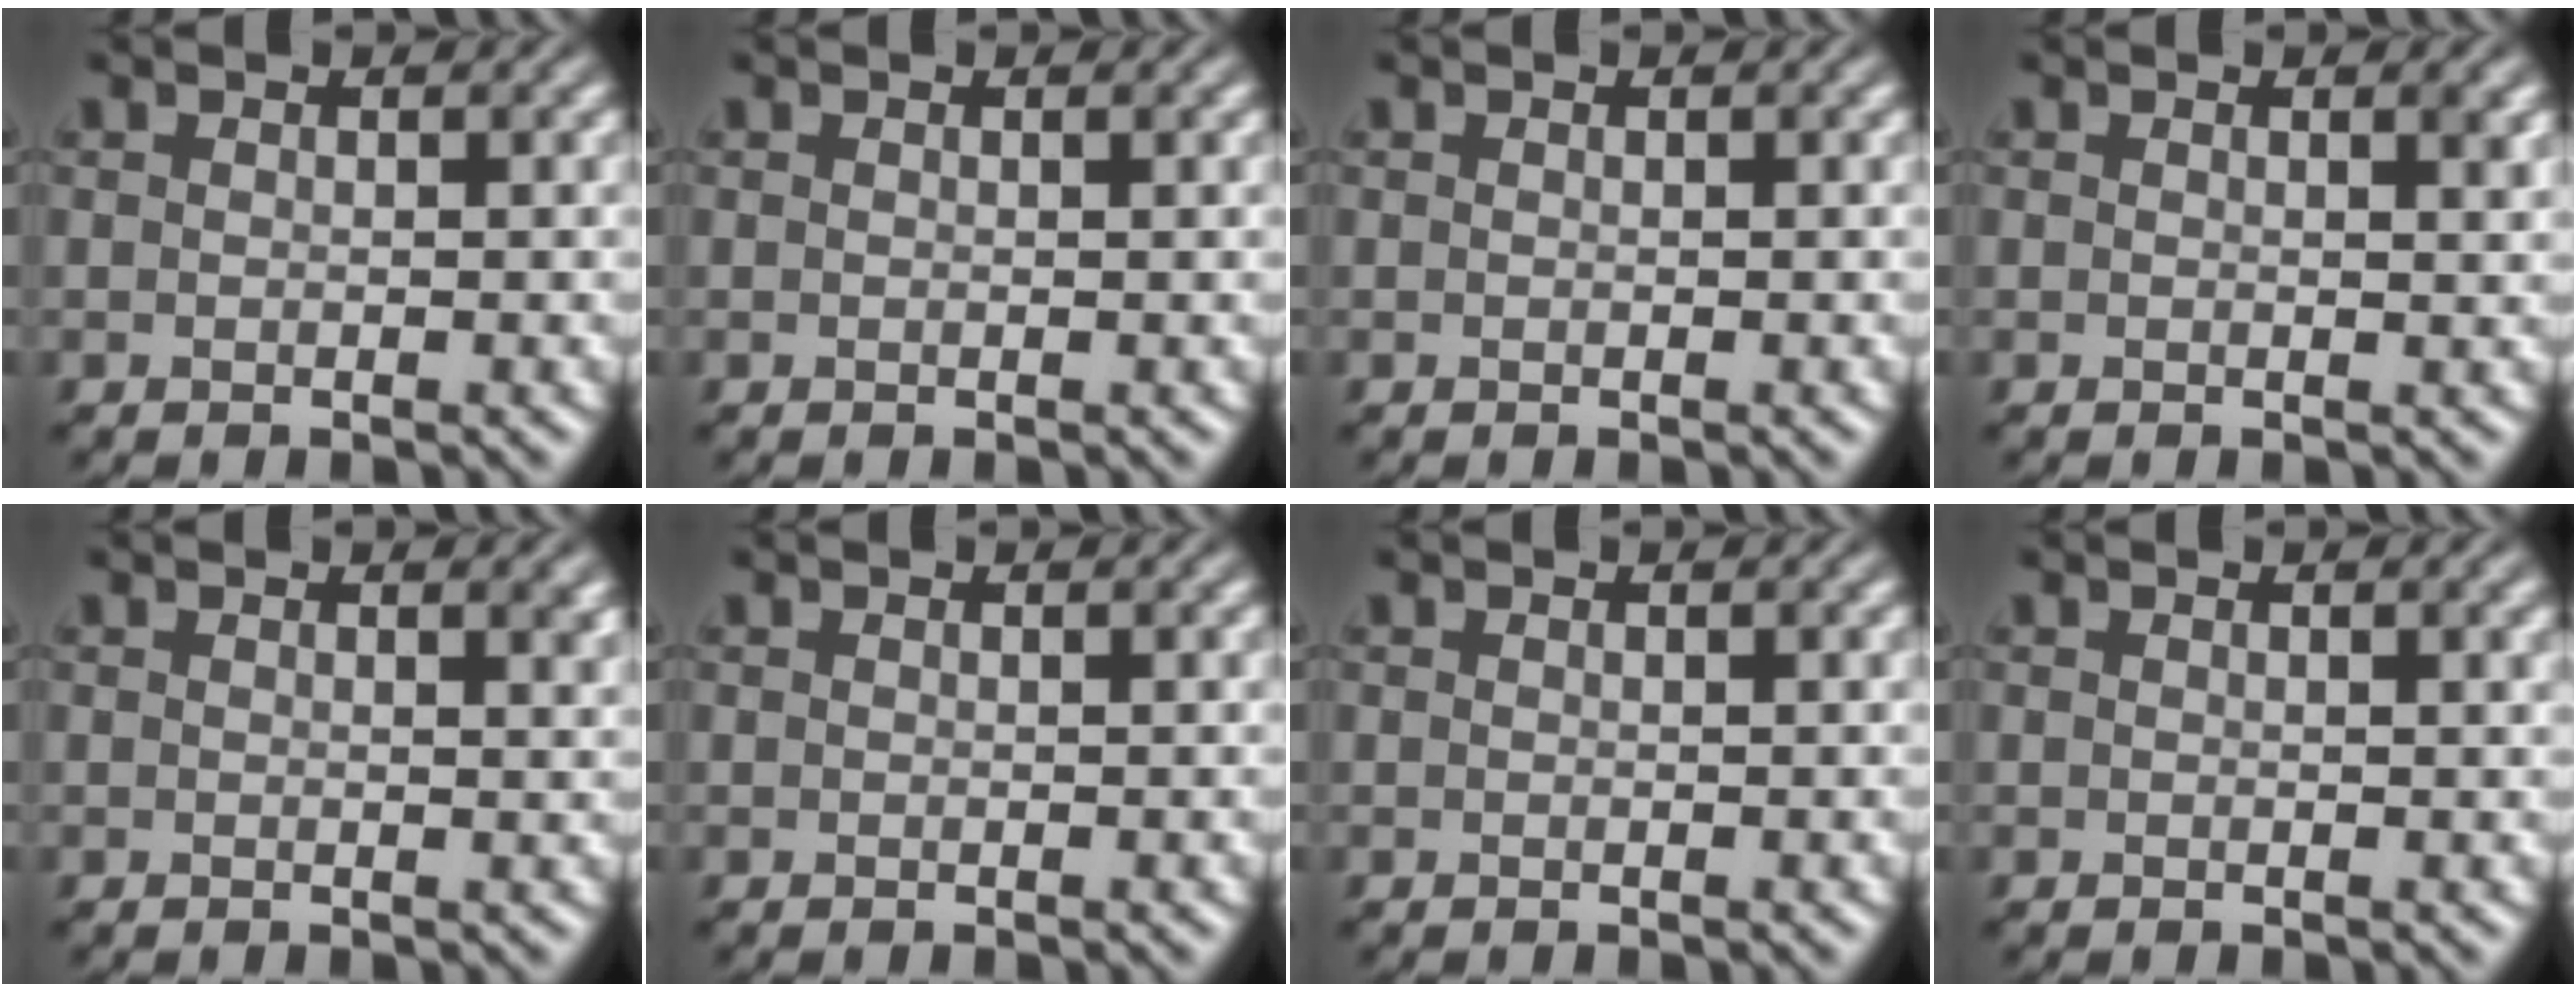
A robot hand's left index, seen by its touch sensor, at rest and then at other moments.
{"total": 0.0}
{"total": 0.0}
{"total": 0.8, "force": [0.5, 0.2, 0.6], "torque": [-0.006, -0.001, 0.007]}
{"total": 1.1, "force": [0.7, 0.4, 0.7], "torque": [-0.003, 0.002, 0.010]}
{"total": 0.0}
{"total": 0.0}
{"total": 0.8, "force": [0.4, 0.2, 0.7], "torque": [-0.006, 0.004, 0.006]}